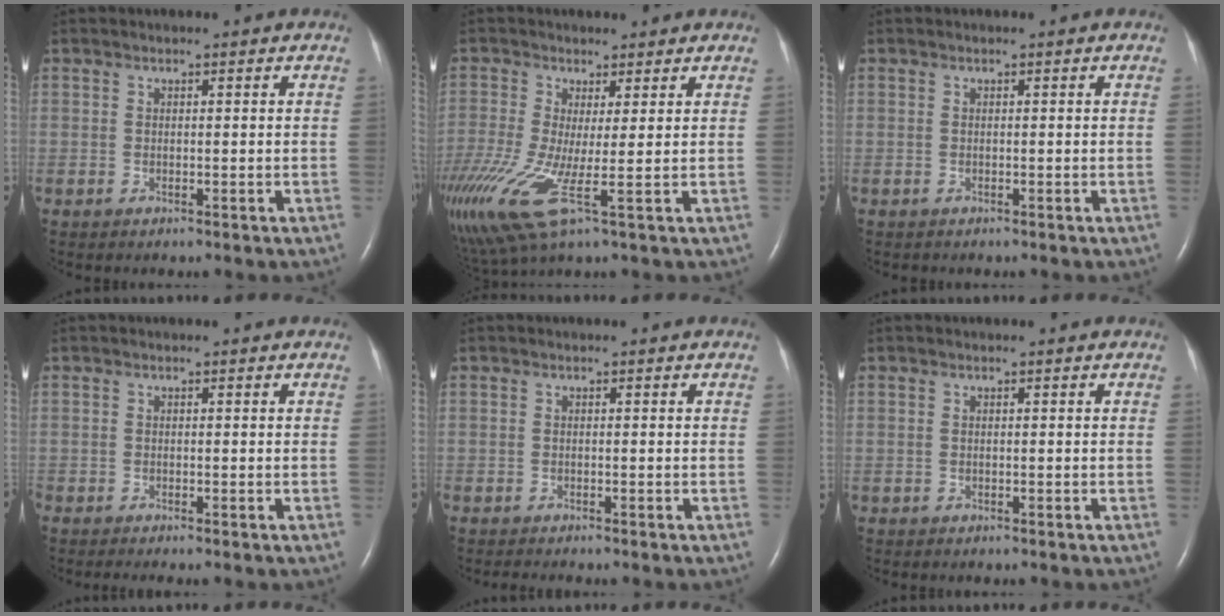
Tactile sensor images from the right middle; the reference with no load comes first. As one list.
[{"total": 14.6, "force": [-4.1, 3.7, 13.5], "torque": [-0.336, -0.021, -0.071]}, {"total": 0.0}, {"total": 1.3, "force": [-1.1, -0.2, 0.6], "torque": [-0.012, -0.002, -0.020]}, {"total": 2.0, "force": [-1.8, 0.1, 0.7], "torque": [-0.014, -0.005, -0.025]}, {"total": 0.0}]